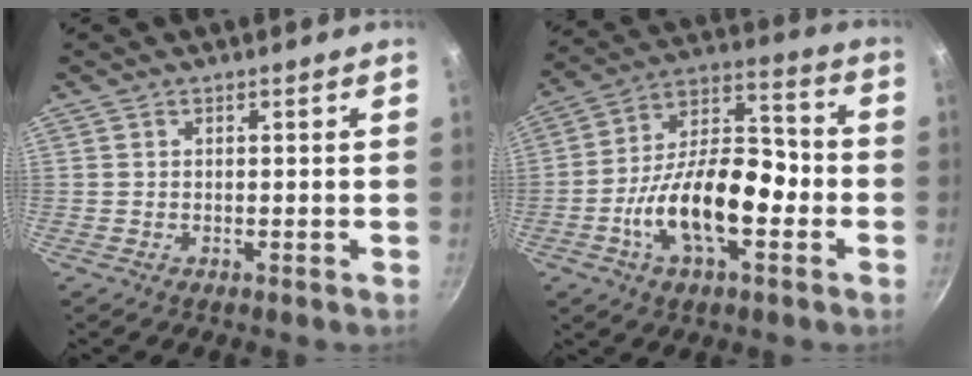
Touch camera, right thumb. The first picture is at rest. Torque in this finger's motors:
{"motor_torque": [2.31, 2.22, 1.99, -0.78, 0.67]}